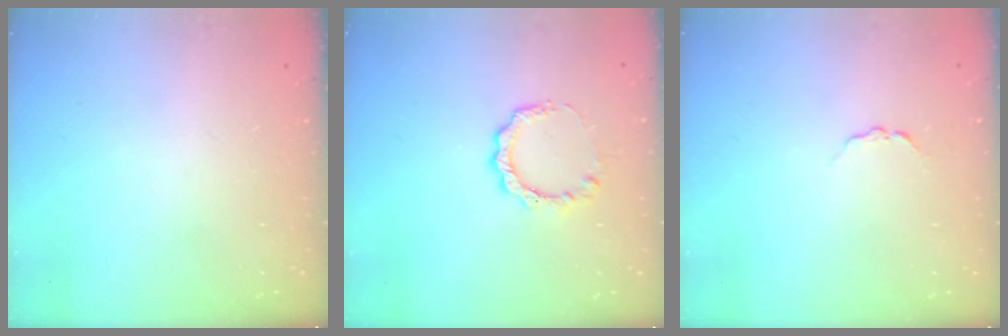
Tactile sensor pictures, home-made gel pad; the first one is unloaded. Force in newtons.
{"total": 6.0, "press": 6.0, "slide": 0.4}
{"total": 3.2, "press": 3.1, "slide": 0.4}